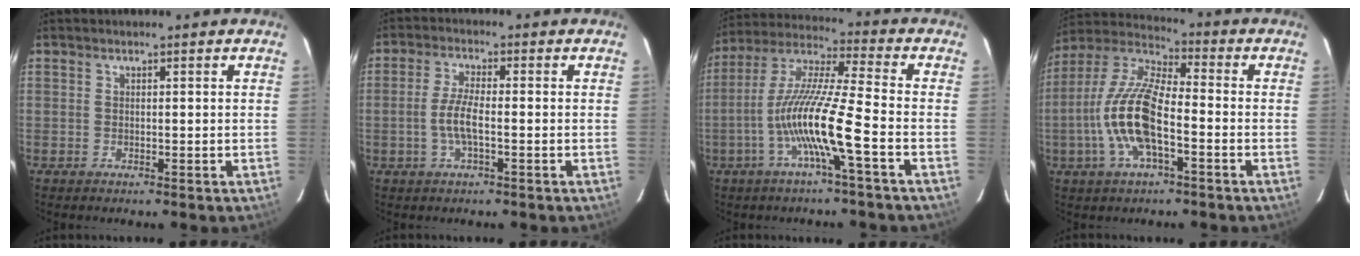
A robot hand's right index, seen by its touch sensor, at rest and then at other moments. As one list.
[{"total": 5.1, "force": [-1.3, 1.1, 4.8], "torque": [-0.098, -0.001, -0.024]}, {"total": 13.1, "force": [-5.0, -0.8, 12.1], "torque": [-0.237, -0.001, -0.101]}, {"total": 14.9, "force": [-4.2, 5.1, 13.4], "torque": [-0.278, 0.001, -0.088]}]